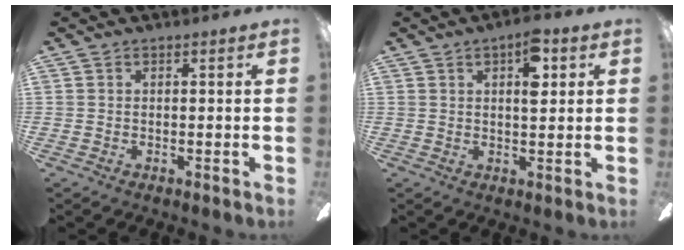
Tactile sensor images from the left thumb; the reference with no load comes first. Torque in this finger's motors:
{"motor_torque": [0.08, 0.41, -0.08, -0.27, 0.03]}